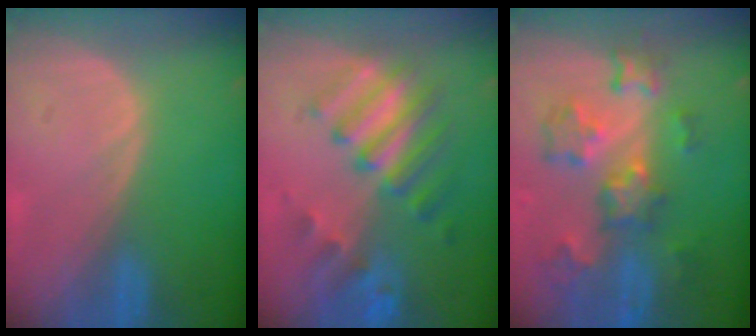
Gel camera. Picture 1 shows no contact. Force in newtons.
{"total": 9.0, "press": 8.3, "slide": 3.7}
{"total": 9.2, "press": 8.1, "slide": 4.4}